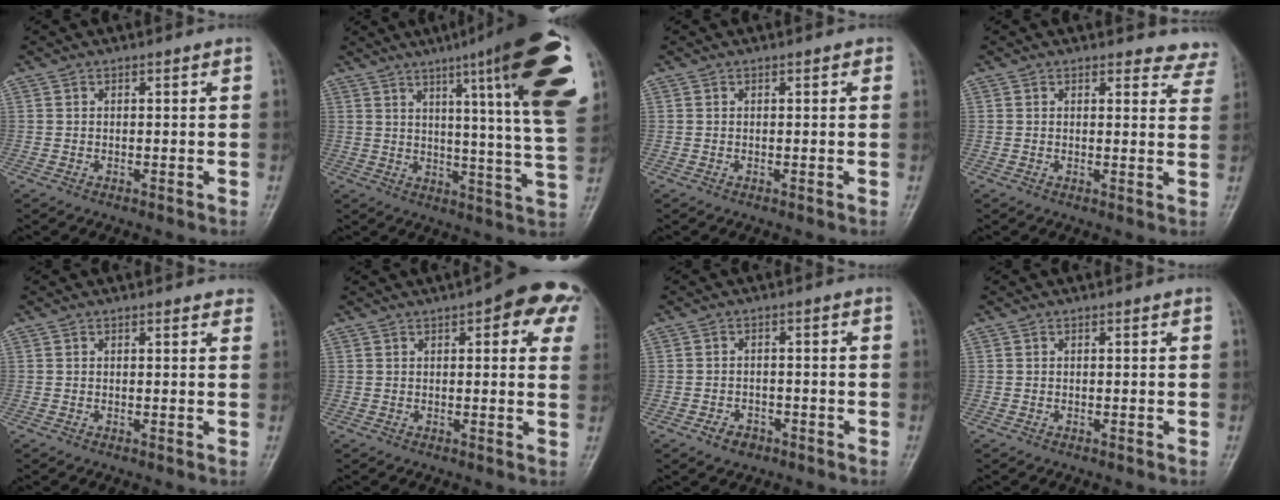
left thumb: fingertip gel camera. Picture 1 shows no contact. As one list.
[{"total": 22.1, "force": [10.3, 1.7, 19.5], "torque": [-0.245, -0.037, 0.131]}, {"total": 0.6, "force": [0.3, 0.4, 0.4], "torque": [-0.002, 0.001, 0.000]}, {"total": 6.2, "force": [5.8, 2.0, -0.3], "torque": [0.049, -0.034, 0.032]}, {"total": 2.0, "force": [1.7, 0.7, 0.9], "torque": [0.001, -0.001, 0.012]}, {"total": 12.1, "force": [5.2, 4.2, 10.0], "torque": [-0.085, -0.003, 0.050]}, {"total": 3.2, "force": [-1.9, 2.2, 1.3], "torque": [-0.015, 0.014, -0.027]}, {"total": 0.0}]